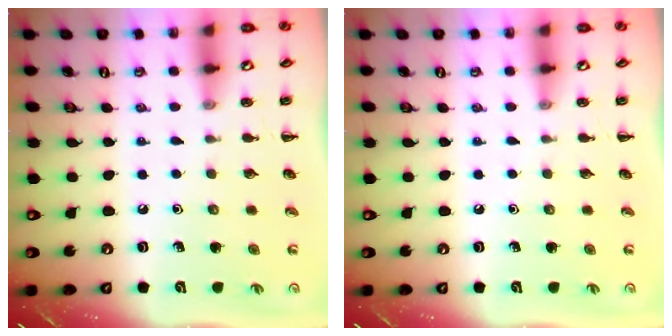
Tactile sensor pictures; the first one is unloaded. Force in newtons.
{"total": 0.0}